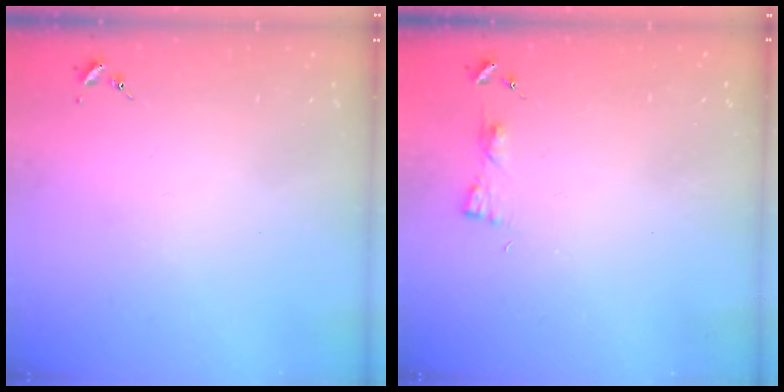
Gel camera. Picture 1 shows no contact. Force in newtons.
{"total": 2.9, "press": 2.8, "slide": 0.3}